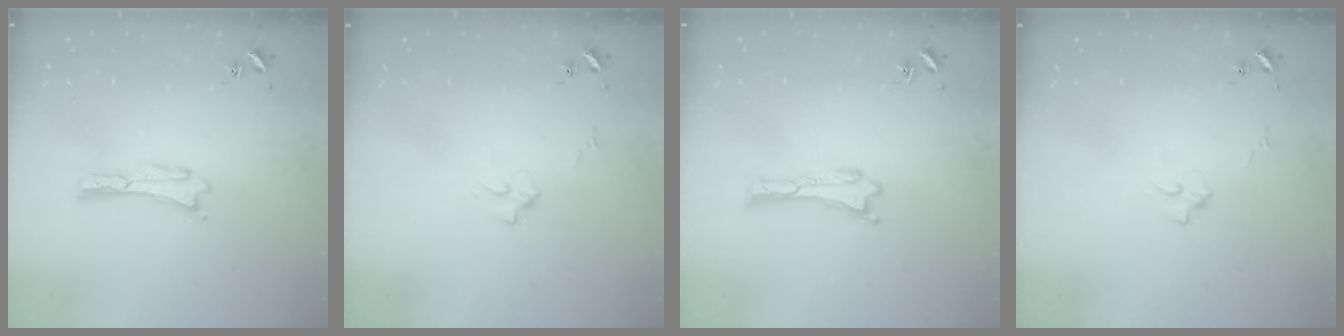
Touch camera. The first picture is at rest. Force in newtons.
{"total": 2.7, "press": 2.7, "slide": 0.3}
{"total": 0.0}
{"total": 2.7, "press": 2.7, "slide": 0.3}